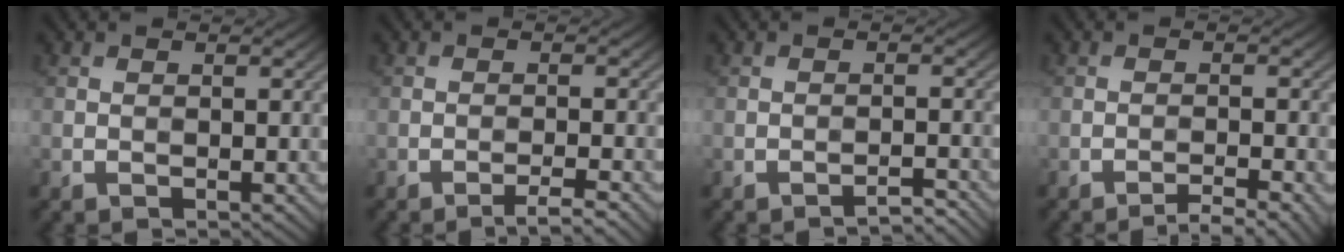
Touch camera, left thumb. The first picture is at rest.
{"total": 2.3, "force": [-1.8, 0.1, 1.5], "torque": [-0.018, 0.009, -0.035]}
{"total": 2.1, "force": [-2.0, 0.1, 0.6], "torque": [0.000, 0.011, -0.032]}
{"total": 3.2, "force": [-2.4, 0.3, 2.0], "torque": [-0.029, 0.012, -0.043]}